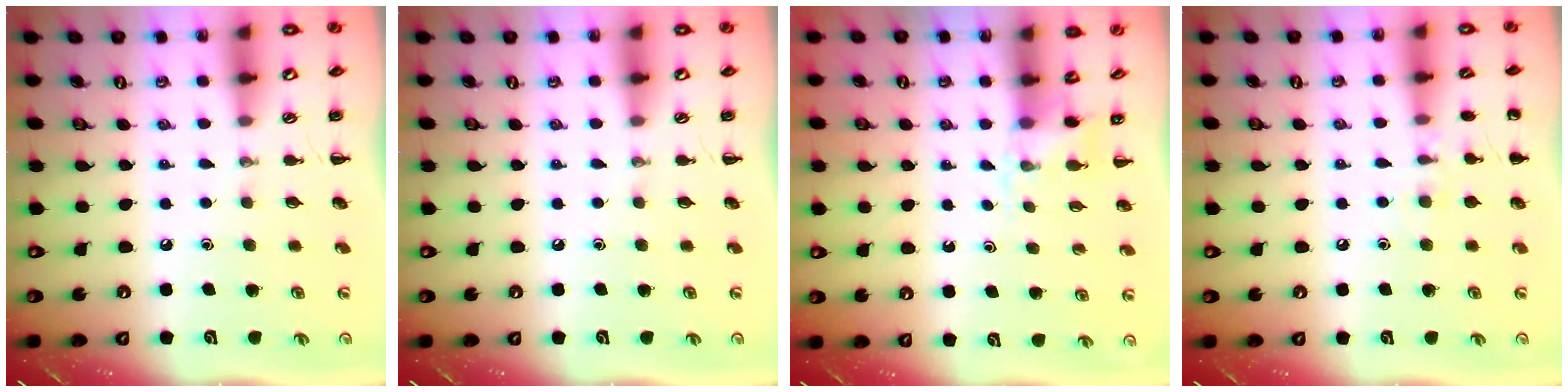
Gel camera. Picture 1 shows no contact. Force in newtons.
{"total": 0.0}
{"total": 3.1, "press": 2.9, "slide": 1.1}
{"total": 7.3, "press": 7.0, "slide": 2.0}